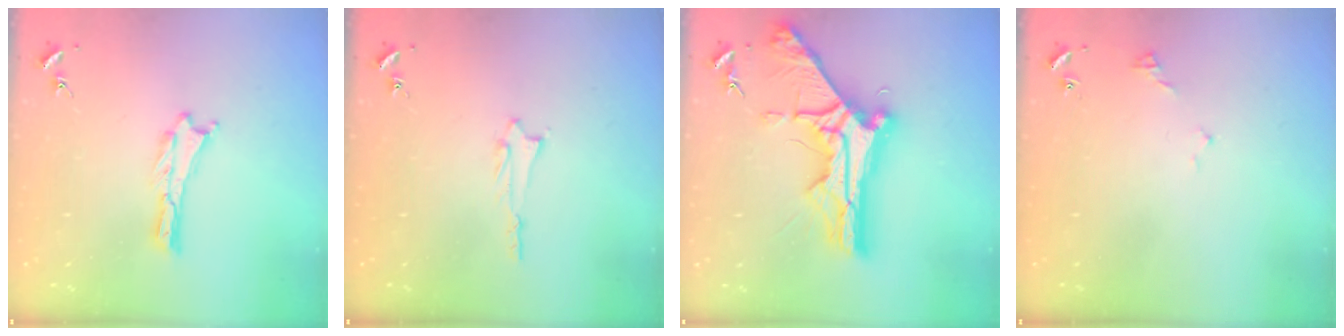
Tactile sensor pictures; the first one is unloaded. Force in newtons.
{"total": 1.4, "press": 1.4, "slide": 0.2}
{"total": 12.1, "press": 12.0, "slide": 1.1}
{"total": 2.9, "press": 2.9, "slide": 0.3}